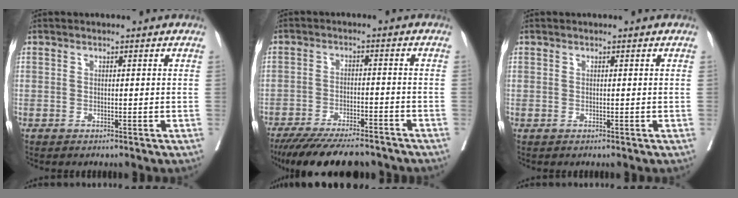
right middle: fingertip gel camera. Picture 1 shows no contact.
{"total": 15.2, "force": [-13.1, 3.0, 7.0], "torque": [-0.122, -0.021, -0.195]}
{"total": 0.0}